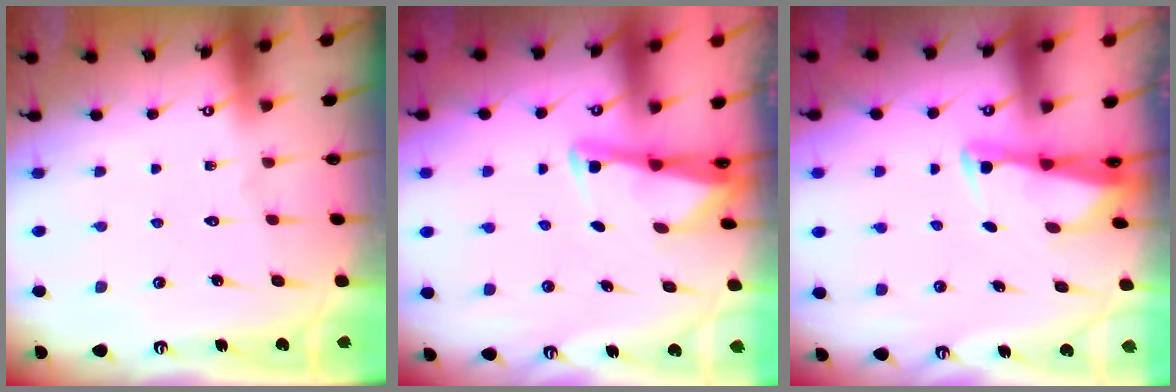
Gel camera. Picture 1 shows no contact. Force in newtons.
{"total": 2.5, "press": 2.5, "slide": 0.3}
{"total": 2.8, "press": 2.7, "slide": 0.6}